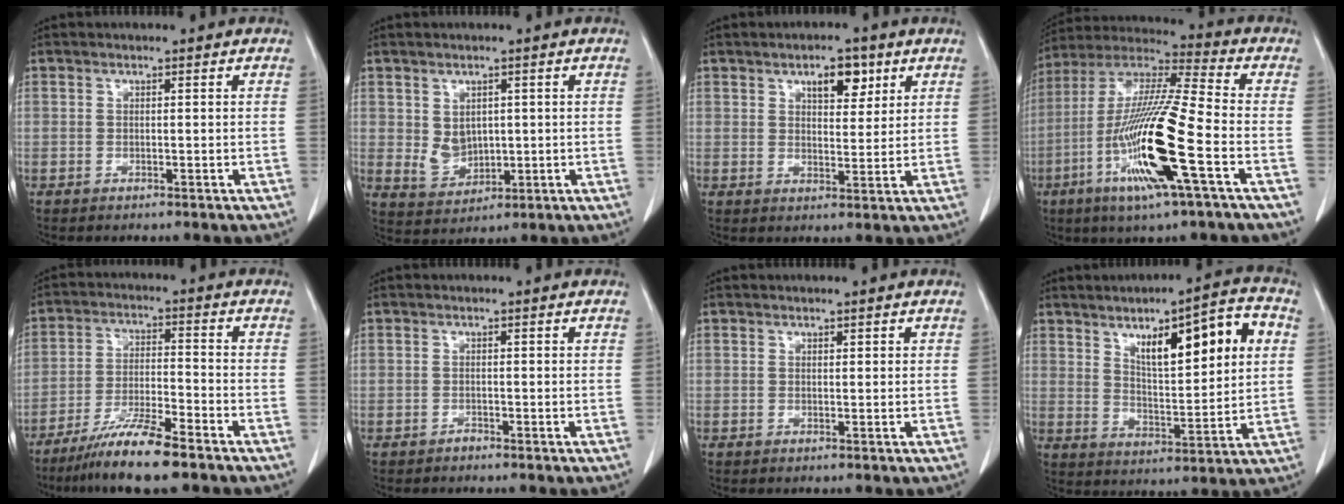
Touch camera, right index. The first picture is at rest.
{"total": 4.6, "force": [0.6, 3.6, 2.8], "torque": [-0.052, 0.000, 0.030]}
{"total": 5.4, "force": [3.0, 2.4, 3.8], "torque": [-0.057, 0.002, 0.046]}
{"total": 18.7, "force": [-6.1, 0.5, 17.6], "torque": [-0.363, -0.020, -0.120]}
{"total": 9.5, "force": [-7.2, 0.5, 6.2], "torque": [-0.116, -0.025, -0.132]}
{"total": 0.6, "force": [-0.5, 0.3, 0.0], "torque": [0.001, 0.000, -0.011]}
{"total": 0.6, "force": [0.4, 0.3, 0.4], "torque": [-0.001, 0.000, 0.004]}
{"total": 14.1, "force": [5.2, 3.0, 12.7], "torque": [-0.192, 0.017, 0.085]}